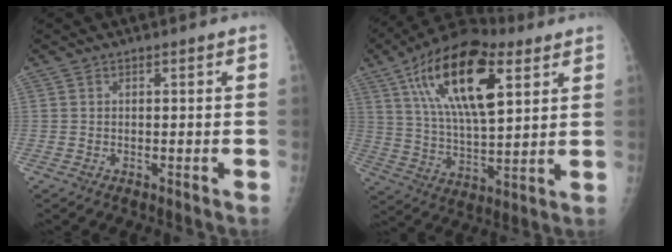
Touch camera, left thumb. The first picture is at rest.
{"total": 21.6, "force": [8.9, 9.3, 17.3], "torque": [-0.284, -0.018, 0.152]}